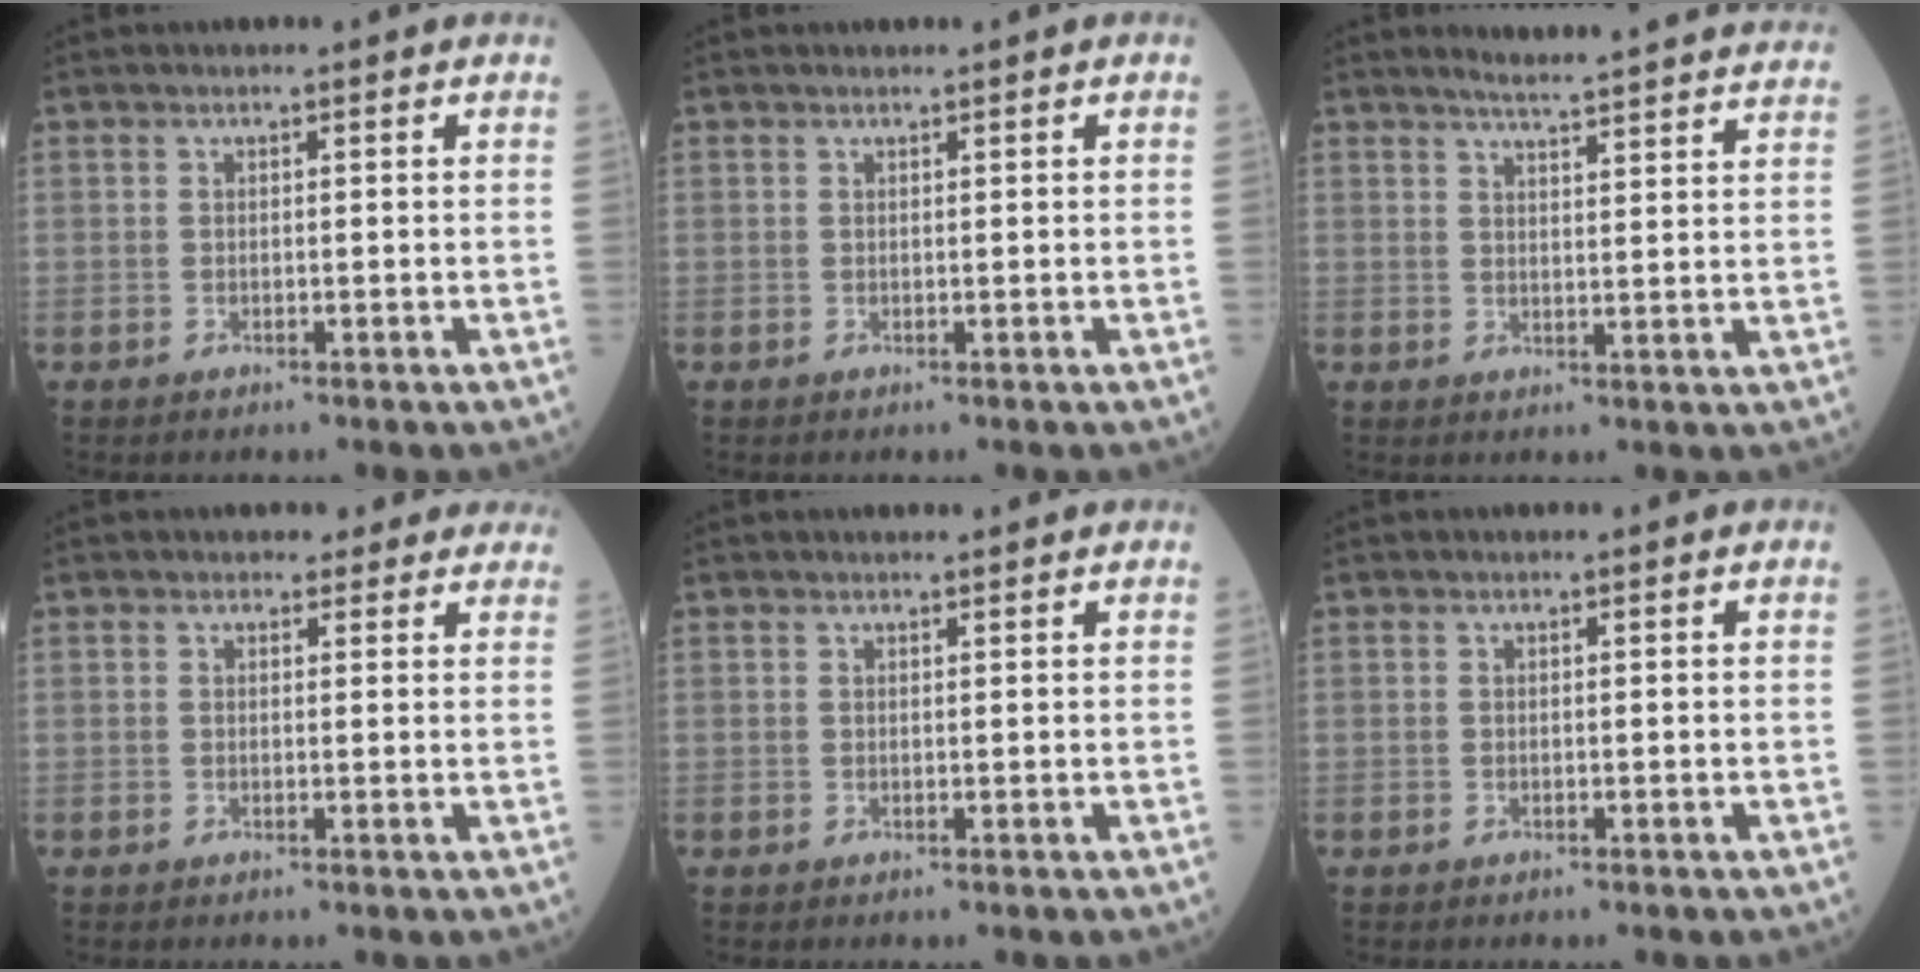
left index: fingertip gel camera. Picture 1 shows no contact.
{"total": 0.0}
{"total": 17.2, "force": [16.5, 0.5, 5.1], "torque": [-0.067, -0.032, 0.191]}
{"total": 3.8, "force": [3.2, 2.0, 0.4], "torque": [0.012, 0.005, 0.023]}
{"total": 1.6, "force": [1.5, 0.2, 0.4], "torque": [-0.006, 0.011, 0.020]}
{"total": 0.0}